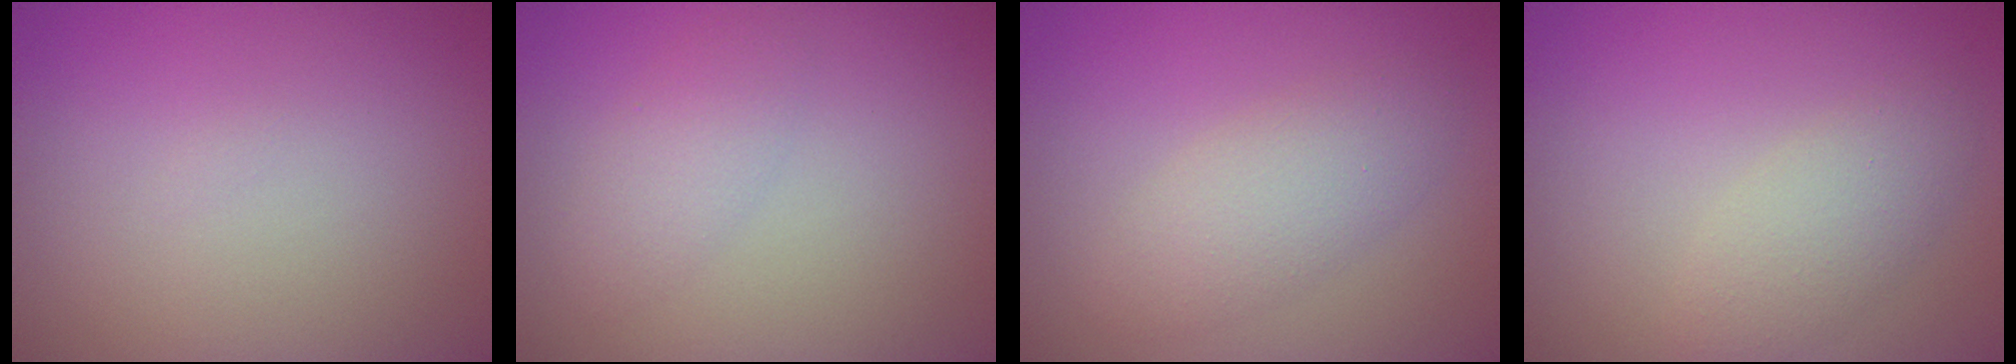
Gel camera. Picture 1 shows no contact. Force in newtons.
{"total": 2.1, "press": 2.1, "slide": 0.1}
{"total": 3.2, "press": 3.2, "slide": 0.1}
{"total": 2.8, "press": 2.8, "slide": 0.1}